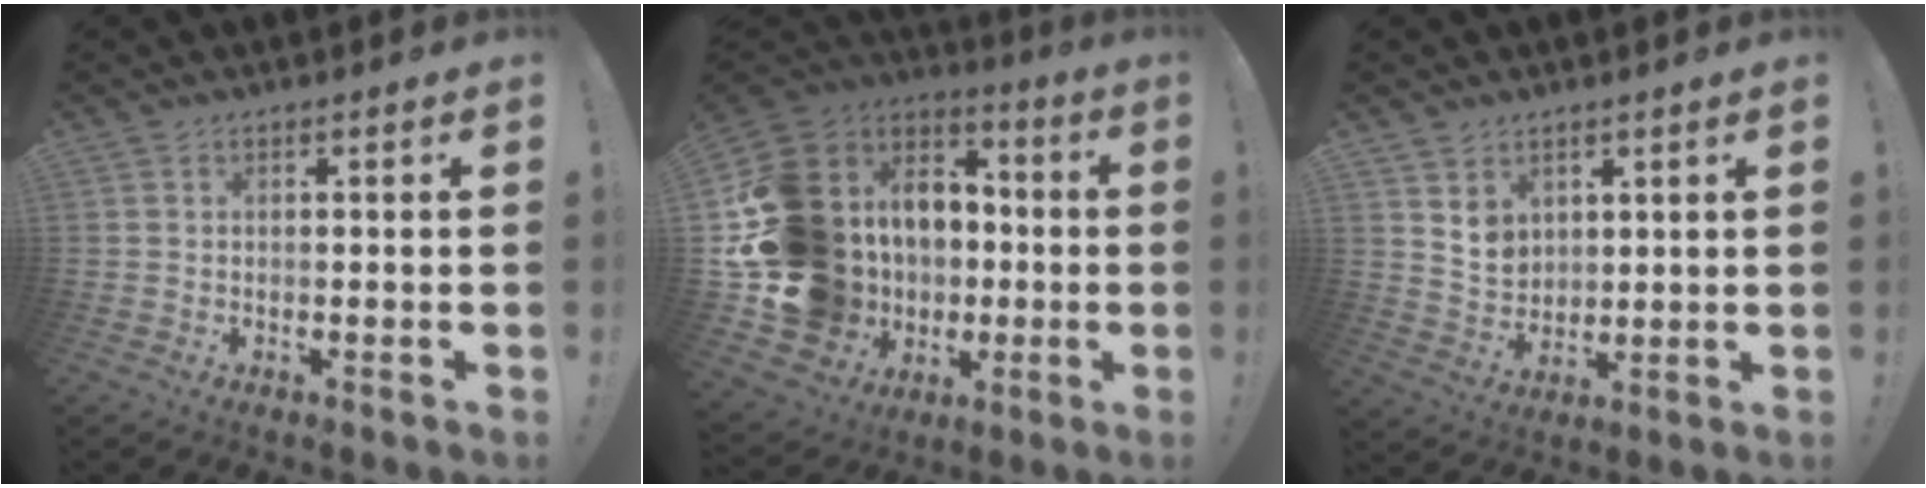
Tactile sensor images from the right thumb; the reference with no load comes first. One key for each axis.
{"total": 22.4, "fx": -1.1, "fy": 19.4, "fz": 11.0, "tx": -0.231, "ty": -0.020, "tz": 0.061}
{"total": 6.9, "fx": 4.3, "fy": 5.1, "fz": 1.7, "tx": -0.023, "ty": -0.032, "tz": 0.084}